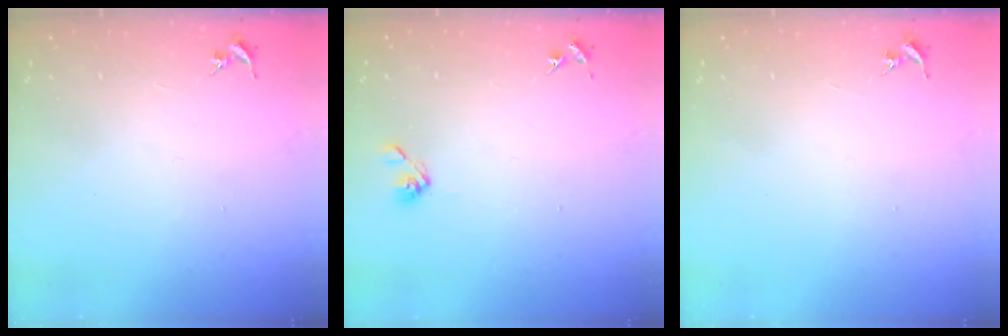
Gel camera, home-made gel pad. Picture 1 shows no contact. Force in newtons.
{"total": 5.2, "press": 4.8, "slide": 2.1}
{"total": 0.0}